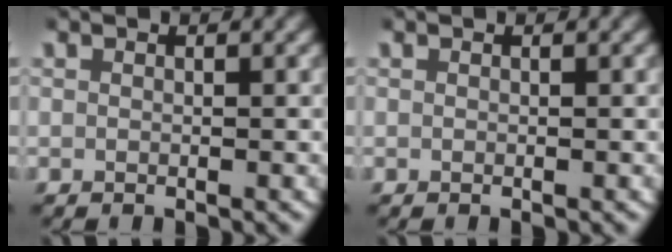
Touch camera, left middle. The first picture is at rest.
{"total": 0.0}